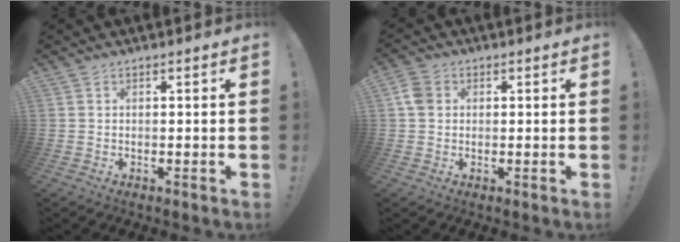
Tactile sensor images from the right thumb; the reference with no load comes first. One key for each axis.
{"total": 5.2, "fx": 1.1, "fy": 4.1, "fz": 3.1, "tx": -0.058, "ty": 0.009, "tz": 0.023}